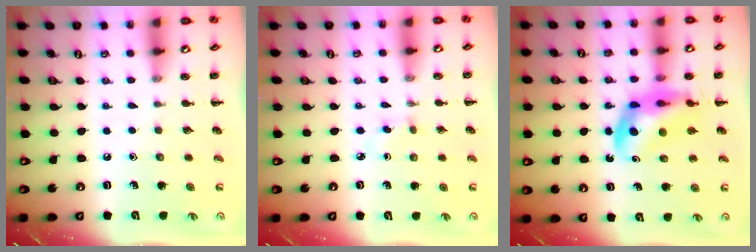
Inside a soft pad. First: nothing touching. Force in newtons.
{"total": 3.0, "press": 2.8, "slide": 1.1}
{"total": 12.9, "press": 12.3, "slide": 3.7}